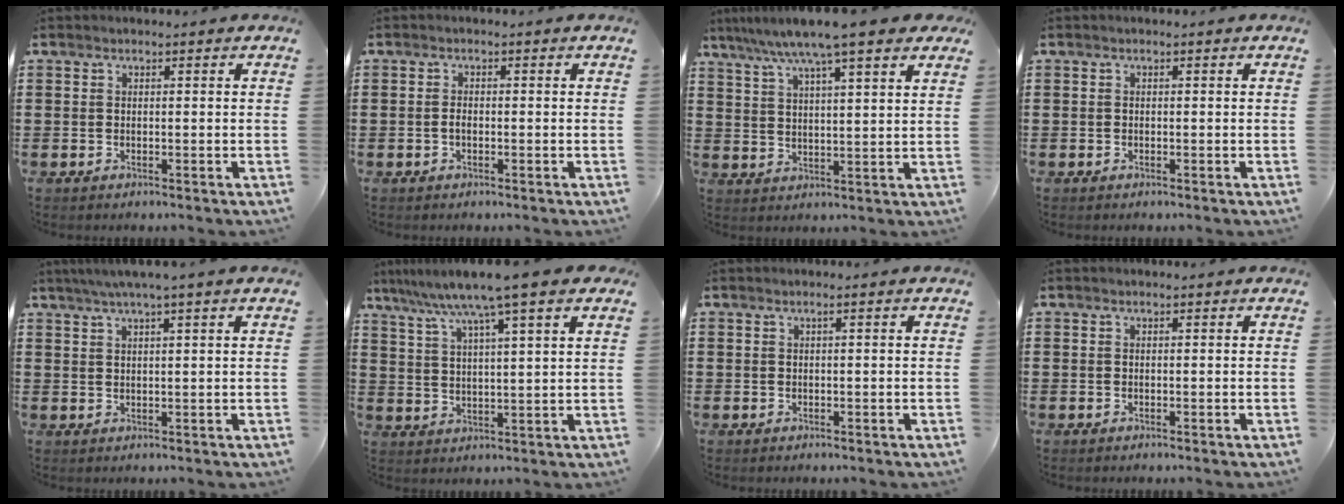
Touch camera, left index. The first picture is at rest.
{"total": 1.2, "force": [-0.4, 0.5, 1.1], "torque": [-0.030, -0.004, -0.009]}
{"total": 8.5, "force": [6.8, 0.3, 5.1], "torque": [-0.120, -0.017, 0.117]}
{"total": 0.0}
{"total": 2.5, "force": [1.6, -0.5, 1.9], "torque": [-0.037, 0.002, 0.028]}
{"total": 8.1, "force": [6.2, -0.3, 5.2], "torque": [-0.122, -0.025, 0.101]}
{"total": 0.7, "force": [-0.1, -0.1, 0.7], "torque": [-0.010, -0.004, -0.002]}
{"total": 0.0}